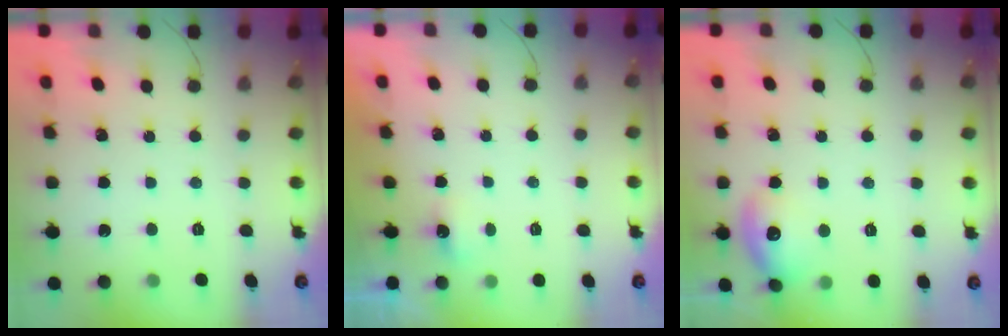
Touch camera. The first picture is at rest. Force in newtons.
{"total": 2.2, "press": 2.2, "slide": 0.5}
{"total": 12.2, "press": 12.2, "slide": 1.1}